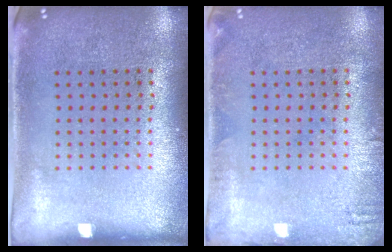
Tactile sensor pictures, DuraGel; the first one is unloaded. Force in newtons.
{"total": 1.1, "press": 1.1, "slide": 0.2}